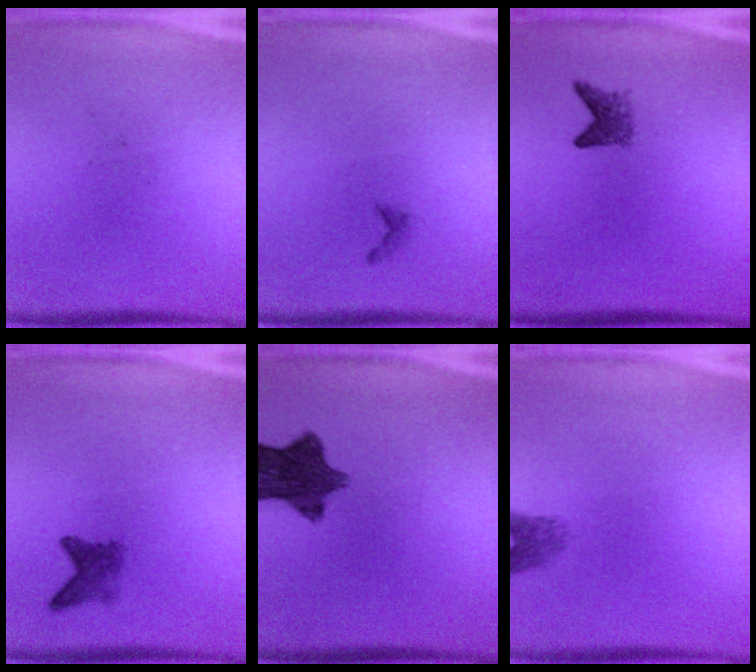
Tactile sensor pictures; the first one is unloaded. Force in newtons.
{"total": 0.6}
{"total": 2.2}
{"total": 2.3}
{"total": 10.2}
{"total": 2.1}